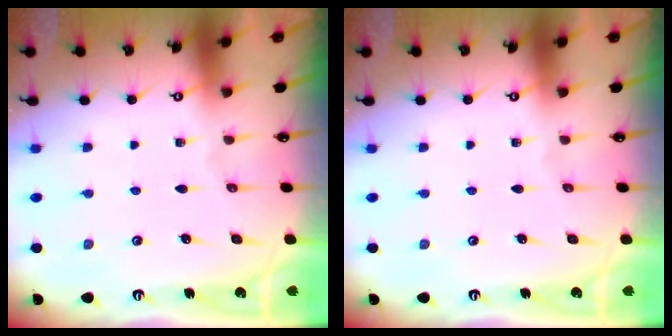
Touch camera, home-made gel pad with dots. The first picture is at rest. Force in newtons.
{"total": 0.0}